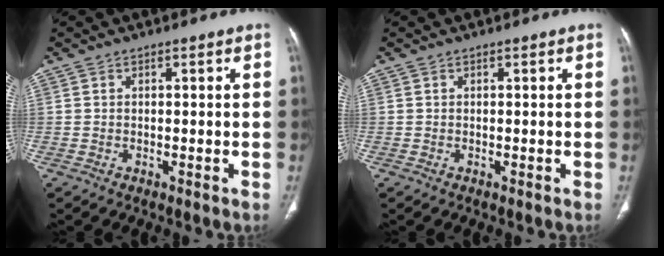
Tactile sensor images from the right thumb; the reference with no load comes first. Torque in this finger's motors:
{"motor_torque": [0.00, 0.00, -0.07, -0.06, 0.00]}